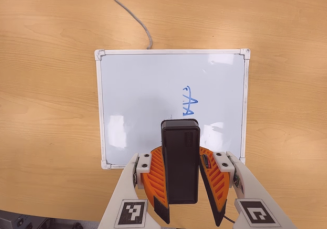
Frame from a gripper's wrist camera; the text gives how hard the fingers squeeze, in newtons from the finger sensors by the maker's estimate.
{"total": 8.1, "left": 8.5, "right": 7.7}